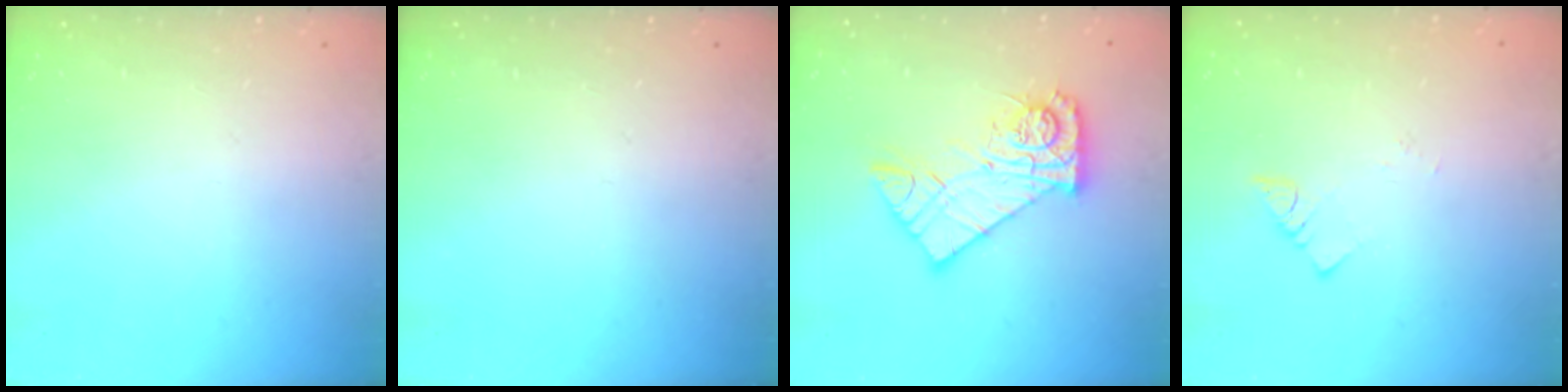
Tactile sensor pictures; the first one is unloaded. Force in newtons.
{"total": 0.0}
{"total": 14.6, "press": 14.6, "slide": 1.4}
{"total": 1.9, "press": 1.9, "slide": 0.1}